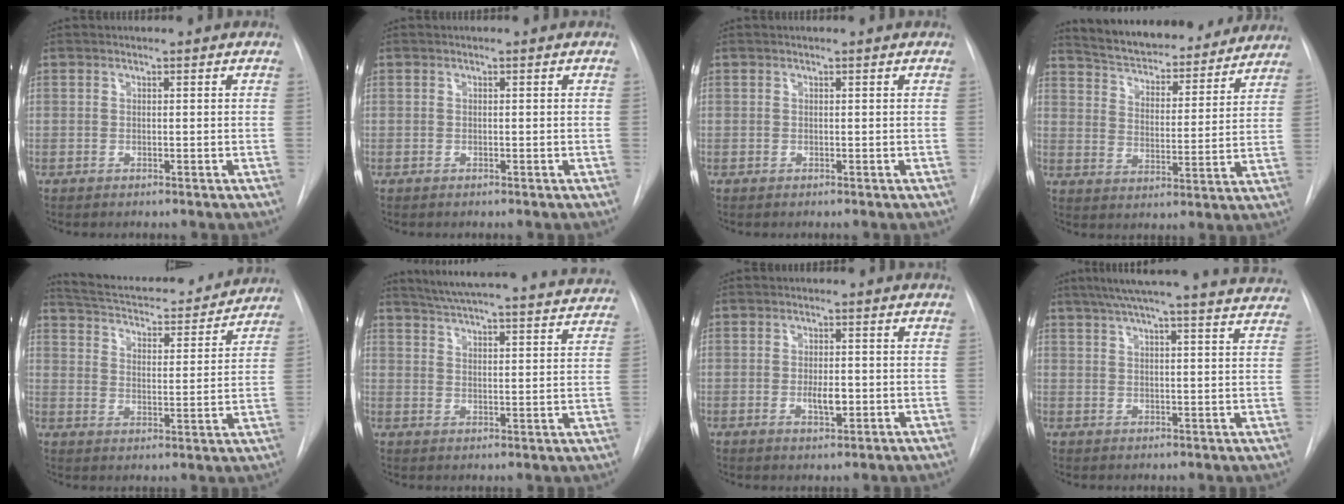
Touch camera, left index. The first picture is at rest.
{"total": 0.0}
{"total": 0.6, "force": [0.6, 0.0, 0.2], "torque": [-0.002, 0.005, 0.008]}
{"total": 22.3, "force": [20.3, 5.7, 7.2], "torque": [-0.109, -0.004, 0.276]}
{"total": 21.3, "force": [19.7, 4.5, 6.8], "torque": [-0.107, -0.006, 0.266]}
{"total": 27.3, "force": [25.4, 2.8, 9.6], "torque": [-0.156, -0.047, 0.315]}
{"total": 3.2, "force": [-0.6, 1.2, 2.9], "torque": [-0.049, -0.001, -0.007]}
{"total": 22.7, "force": [20.7, 1.2, 9.3], "torque": [-0.143, -0.020, 0.250]}